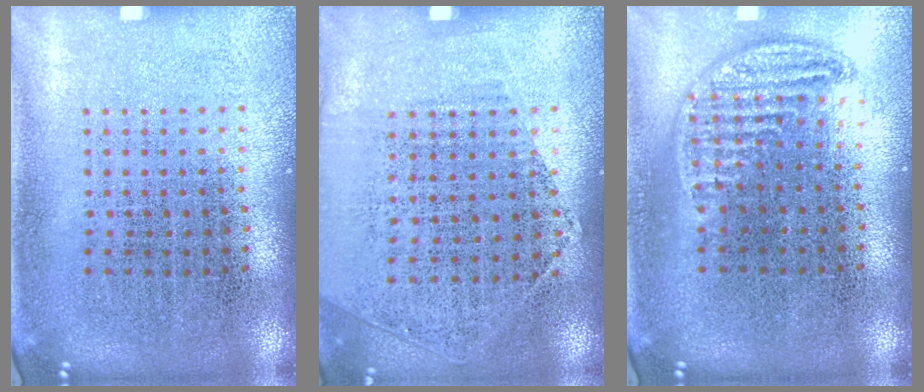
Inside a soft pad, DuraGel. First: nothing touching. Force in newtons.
{"total": 1.2, "press": 1.0, "slide": 0.7}
{"total": 1.0, "press": 0.9, "slide": 0.1}